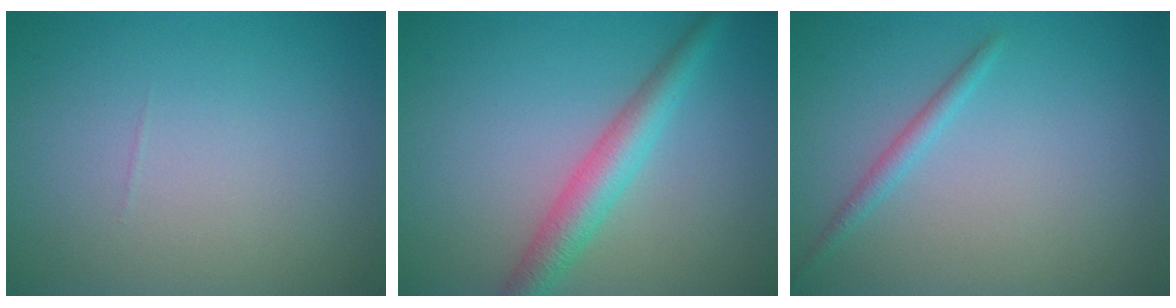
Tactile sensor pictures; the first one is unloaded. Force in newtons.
{"total": 3.8, "press": 3.8, "slide": 0.1}
{"total": 1.3, "press": 1.3, "slide": 0.0}